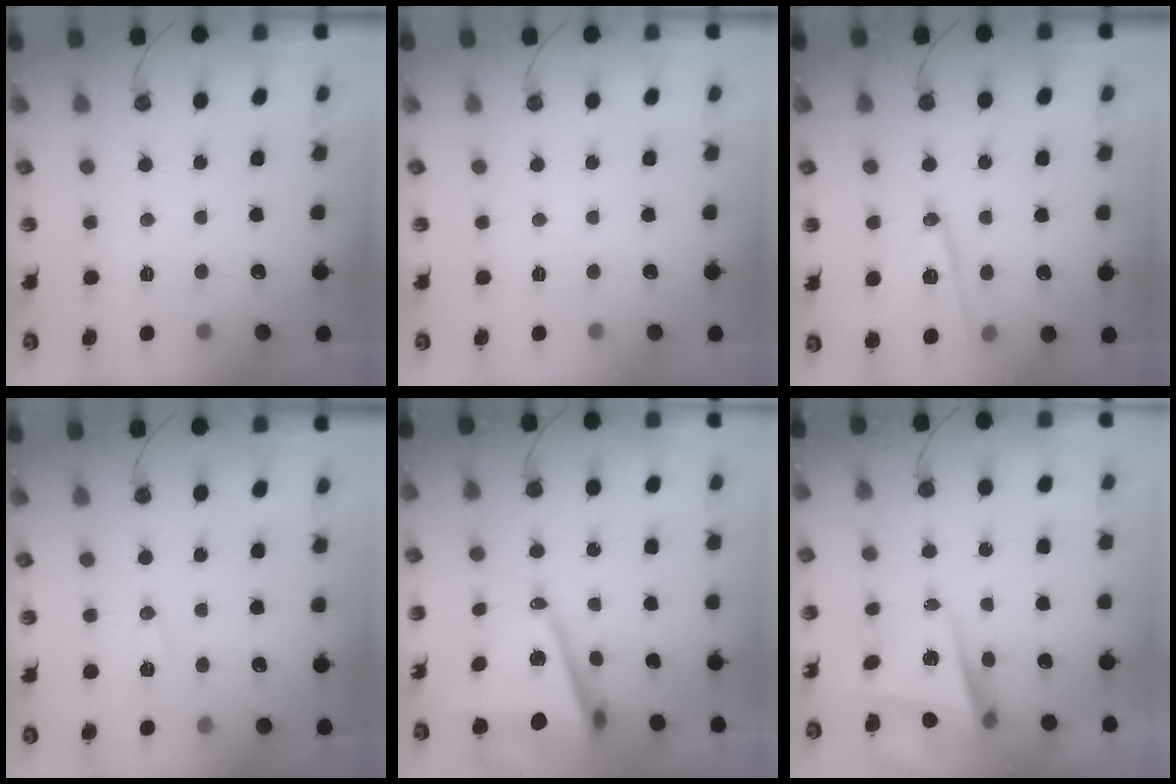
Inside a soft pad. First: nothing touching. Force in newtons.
{"total": 0.0}
{"total": 13.2, "press": 13.1, "slide": 1.4}
{"total": 6.9, "press": 5.8, "slide": 3.7}
{"total": 10.7, "press": 9.9, "slide": 4.1}
{"total": 5.3, "press": 5.2, "slide": 1.1}